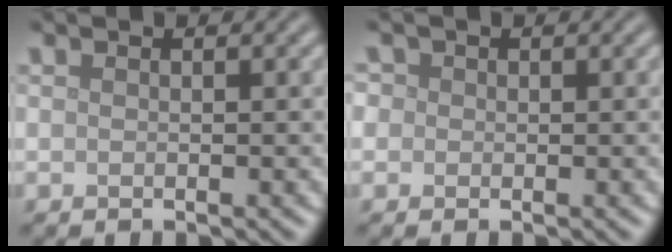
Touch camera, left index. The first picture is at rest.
{"total": 1.8, "force": [0.7, 1.5, 0.6], "torque": [-0.007, 0.012, -0.008]}